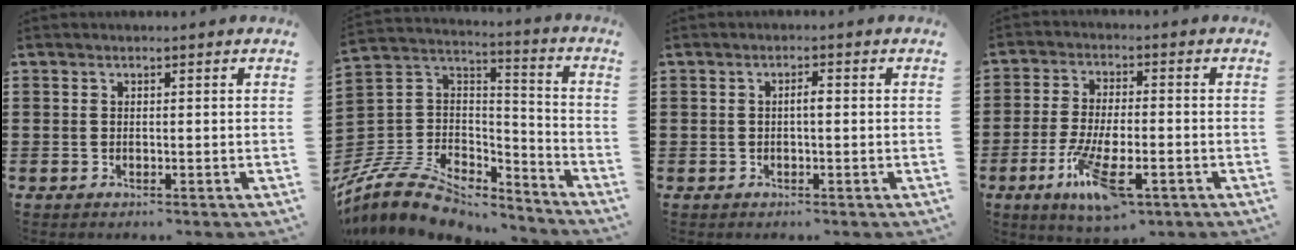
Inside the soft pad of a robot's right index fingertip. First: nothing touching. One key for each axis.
{"total": 9.6, "fx": -7.5, "fy": 4.4, "fz": 4.0, "tx": -0.104, "ty": 0.011, "tz": -0.149}
{"total": 1.5, "fx": -0.2, "fy": 0.3, "fz": 1.4, "tx": -0.028, "ty": 0.003, "tz": -0.004}
{"total": 10.3, "fx": -4.7, "fy": 3.3, "fz": 8.5, "tx": -0.177, "ty": -0.008, "tz": -0.082}